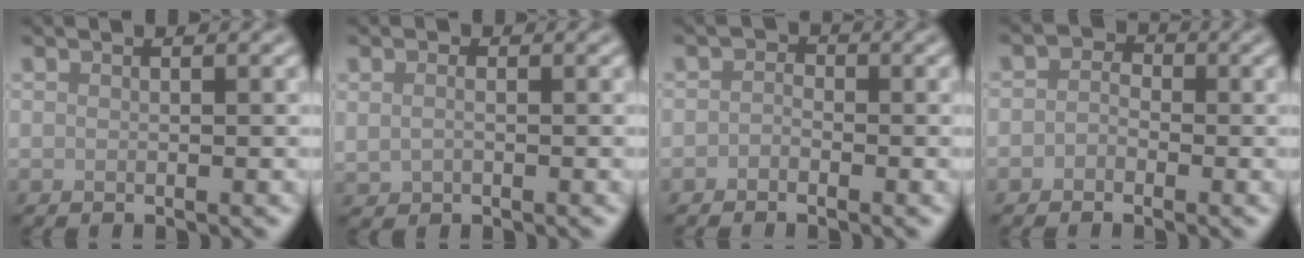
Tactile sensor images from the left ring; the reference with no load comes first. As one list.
[{"total": 1.6, "force": [0.1, 1.2, 1.0], "torque": [-0.021, -0.001, 0.004]}, {"total": 1.0, "force": [-0.6, 0.8, 0.3], "torque": [-0.002, 0.001, -0.016]}, {"total": 1.6, "force": [-0.5, 1.4, 0.6], "torque": [0.003, 0.003, -0.019]}]